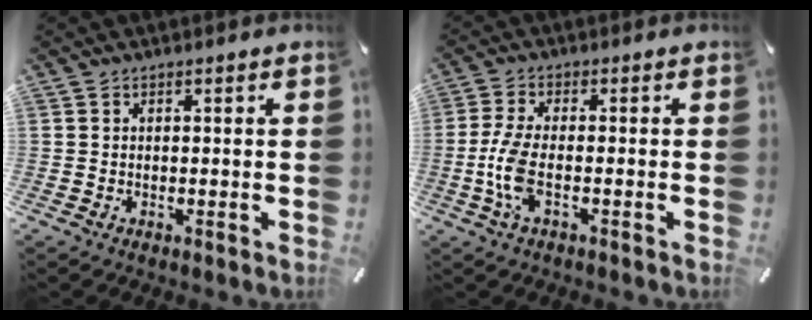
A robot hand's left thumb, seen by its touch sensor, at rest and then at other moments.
{"total": 7.5, "force": [-1.7, 2.3, 6.9], "torque": [-0.156, -0.014, -0.033]}